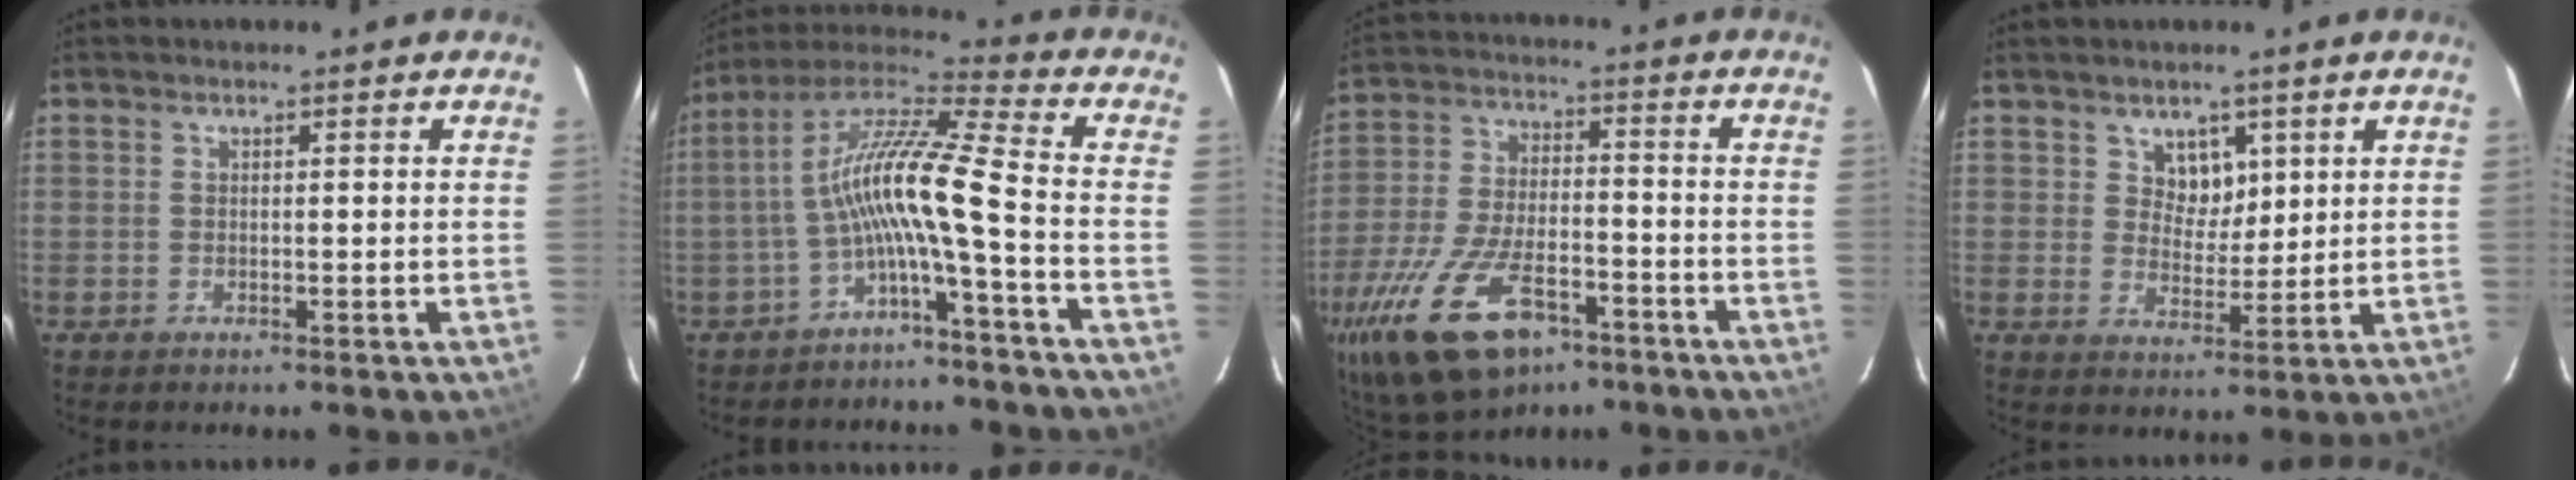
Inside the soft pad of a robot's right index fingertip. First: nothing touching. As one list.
[{"total": 12.4, "force": [-3.6, 0.1, 11.9], "torque": [-0.234, 0.017, -0.076]}, {"total": 21.8, "force": [-12.9, 10.3, 14.2], "torque": [-0.309, -0.038, -0.219]}, {"total": 4.7, "force": [2.5, 3.7, 1.6], "torque": [-0.020, -0.001, 0.046]}]